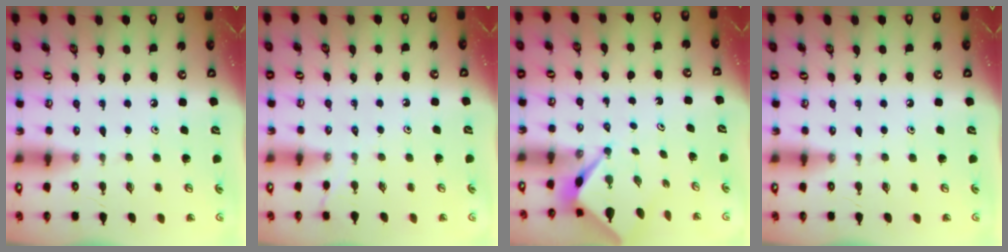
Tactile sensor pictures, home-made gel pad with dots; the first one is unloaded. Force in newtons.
{"total": 1.3, "press": 1.3, "slide": 0.3}
{"total": 2.7, "press": 2.7, "slide": 0.1}
{"total": 0.0}